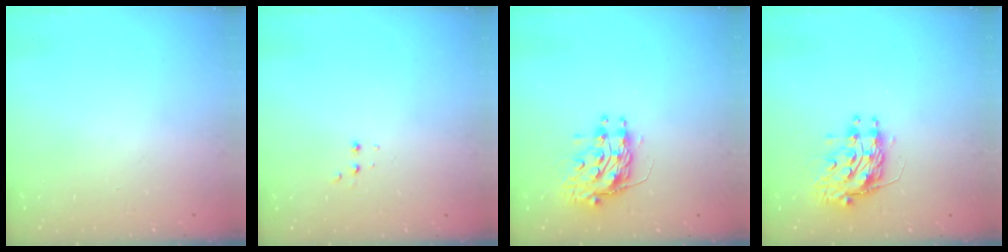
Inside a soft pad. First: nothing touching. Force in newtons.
{"total": 2.4, "press": 2.2, "slide": 0.9}
{"total": 10.4, "press": 10.4, "slide": 0.9}
{"total": 10.4, "press": 10.4, "slide": 0.9}